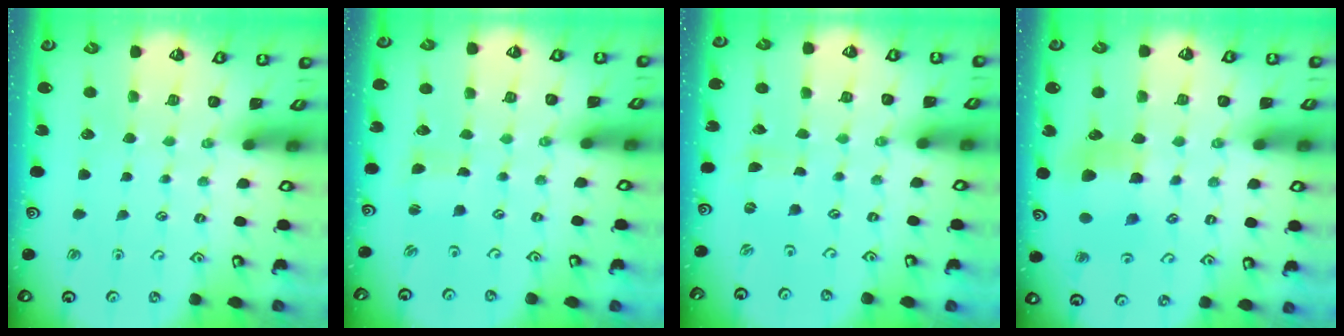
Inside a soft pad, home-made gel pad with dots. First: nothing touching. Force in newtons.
{"total": 0.9, "press": 0.9, "slide": 0.1}
{"total": 0.0}
{"total": 7.2, "press": 7.2, "slide": 0.6}